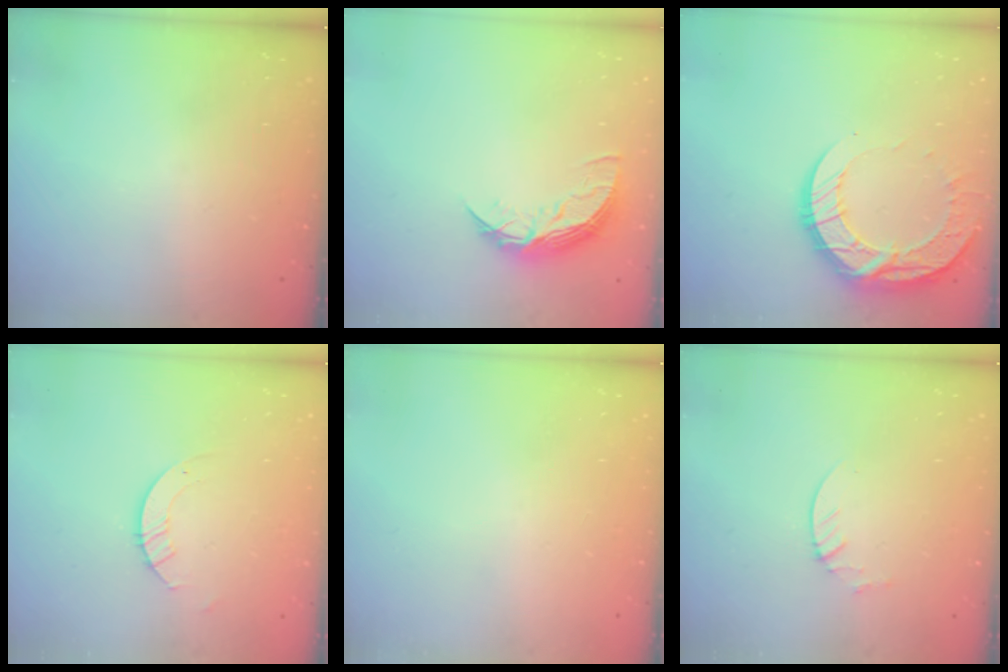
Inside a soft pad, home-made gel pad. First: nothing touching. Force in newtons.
{"total": 8.3, "press": 8.3, "slide": 0.7}
{"total": 15.4, "press": 15.4, "slide": 1.2}
{"total": 3.3, "press": 3.3, "slide": 0.2}
{"total": 0.0}
{"total": 1.9, "press": 1.9, "slide": 0.2}